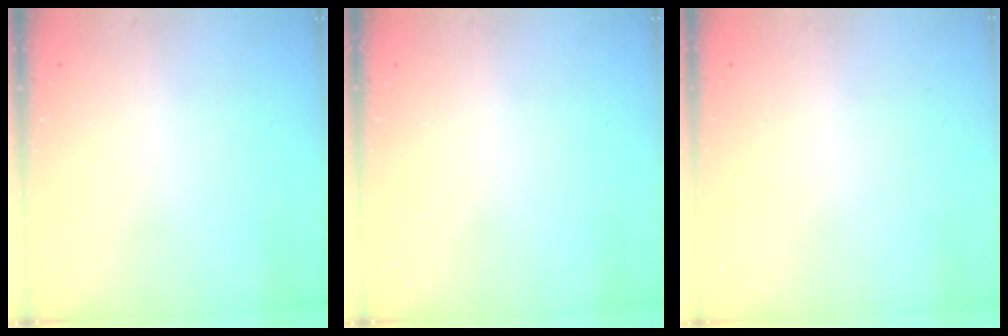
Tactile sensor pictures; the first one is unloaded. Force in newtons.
{"total": 0.0}
{"total": 0.0}